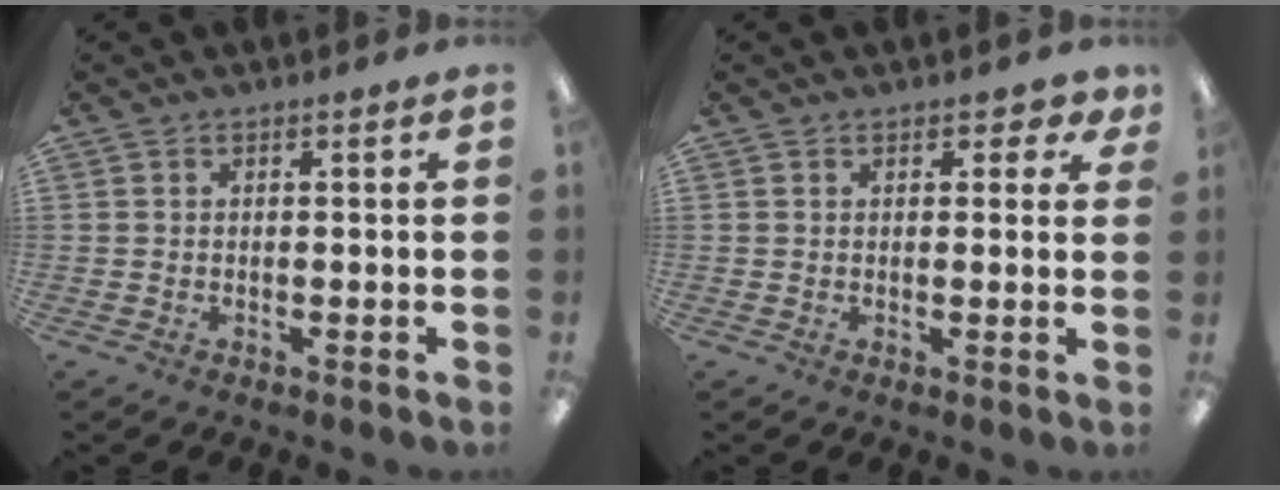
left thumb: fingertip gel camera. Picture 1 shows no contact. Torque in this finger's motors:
{"motor_torque": [0.00, 0.08, -0.11, -0.29, 0.04]}